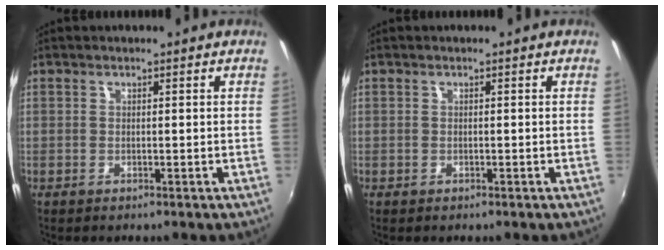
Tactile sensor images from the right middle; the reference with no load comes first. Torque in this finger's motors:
{"motor_torque": [-1.13, -0.46, 0.02, 0.00]}